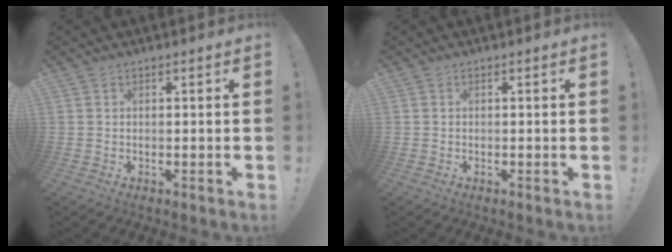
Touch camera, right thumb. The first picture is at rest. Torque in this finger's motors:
{"motor_torque": [0.20, 0.04, -0.07, -0.28, 0.04]}